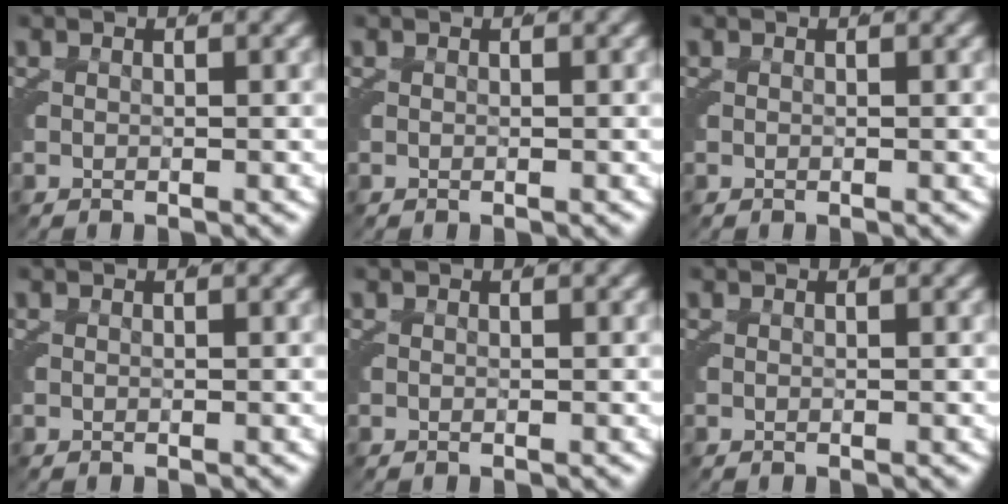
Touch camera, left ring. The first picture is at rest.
{"total": 0.0}
{"total": 0.0}
{"total": 0.0}
{"total": 0.0}
{"total": 0.0}